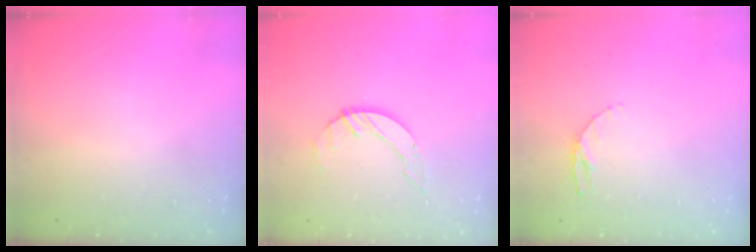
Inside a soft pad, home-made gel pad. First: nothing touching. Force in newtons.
{"total": 3.4, "press": 3.4, "slide": 0.4}
{"total": 4.9, "press": 4.8, "slide": 0.5}